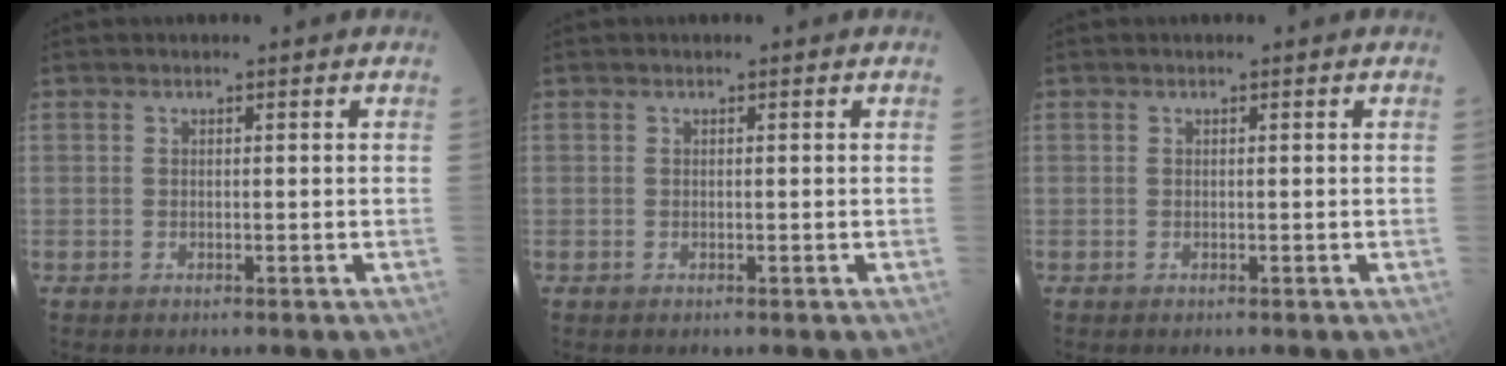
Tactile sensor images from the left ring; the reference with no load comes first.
{"total": 0.0}
{"total": 0.0}